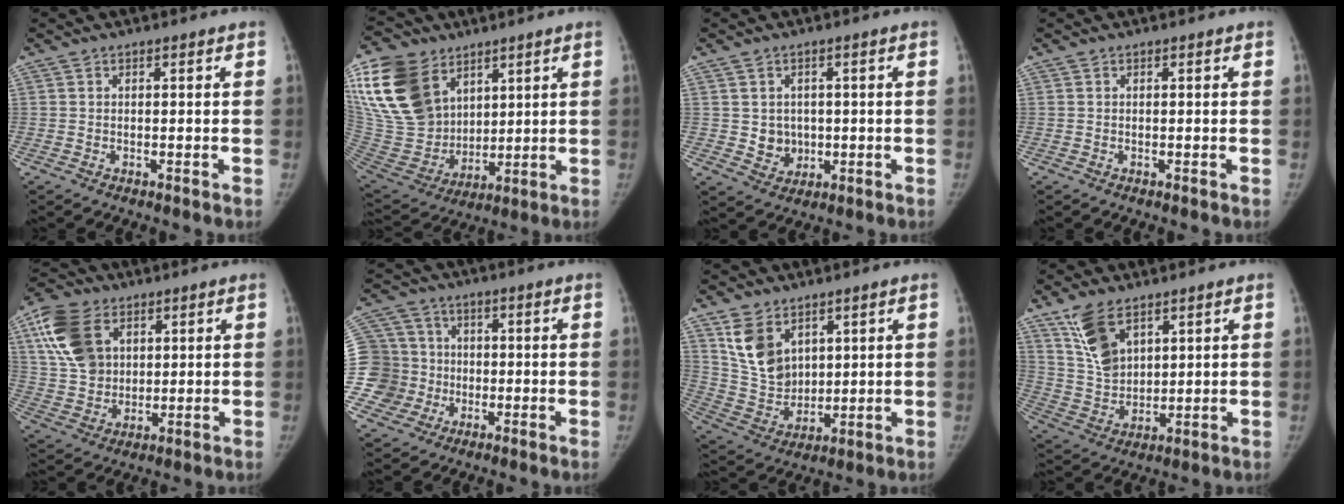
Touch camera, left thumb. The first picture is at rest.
{"total": 24.7, "force": [11.4, 16.9, 13.9], "torque": [-0.299, -0.015, 0.233]}
{"total": 4.4, "force": [0.0, 4.0, 1.8], "torque": [-0.005, -0.008, 0.009]}
{"total": 0.0}
{"total": 14.5, "force": [5.8, 10.3, 8.5], "torque": [-0.150, -0.008, 0.112]}
{"total": 12.5, "force": [-1.3, 12.3, 2.0], "torque": [-0.019, 0.035, -0.017]}
{"total": 11.3, "force": [5.8, 7.6, 5.9], "torque": [-0.087, -0.030, 0.132]}
{"total": 10.2, "force": [6.1, 5.5, 6.0], "torque": [-0.101, -0.033, 0.132]}